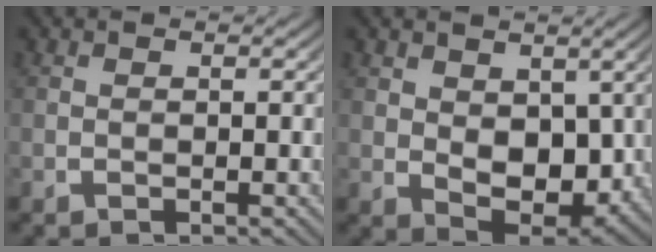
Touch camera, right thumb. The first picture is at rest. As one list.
[{"total": 6.2, "force": [1.0, 4.1, 4.5], "torque": [-0.091, -0.033, 0.033]}]